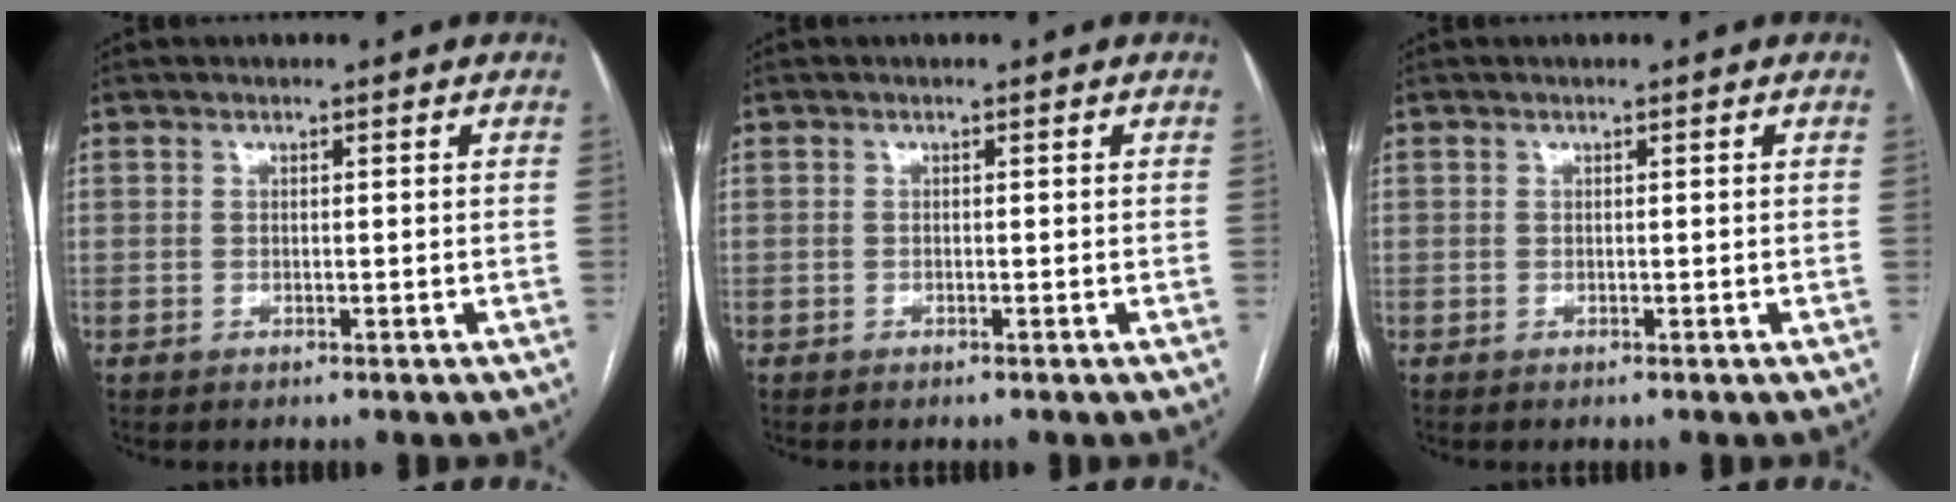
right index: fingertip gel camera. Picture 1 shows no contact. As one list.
[{"total": 0.0}, {"total": 0.0}]